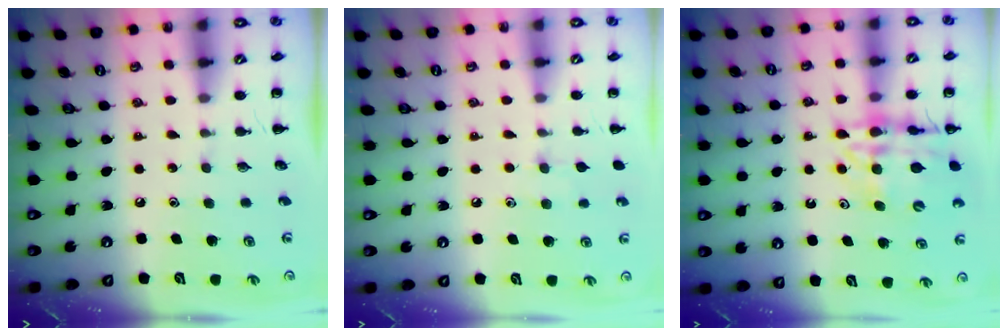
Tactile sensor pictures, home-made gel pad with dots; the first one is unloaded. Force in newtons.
{"total": 5.5, "press": 5.1, "slide": 2.0}
{"total": 16.3, "press": 16.0, "slide": 3.1}